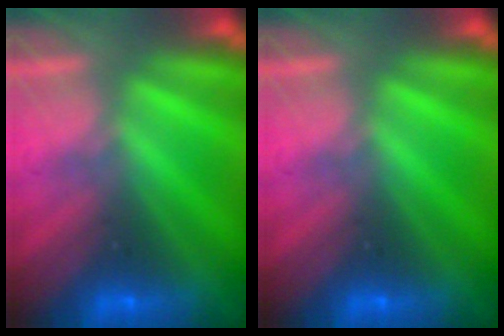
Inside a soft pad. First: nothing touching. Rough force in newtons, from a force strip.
{"total": 0.0}